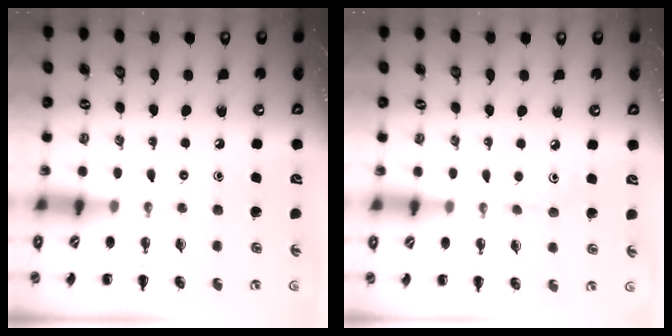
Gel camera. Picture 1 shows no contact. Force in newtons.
{"total": 3.4, "press": 3.3, "slide": 0.9}